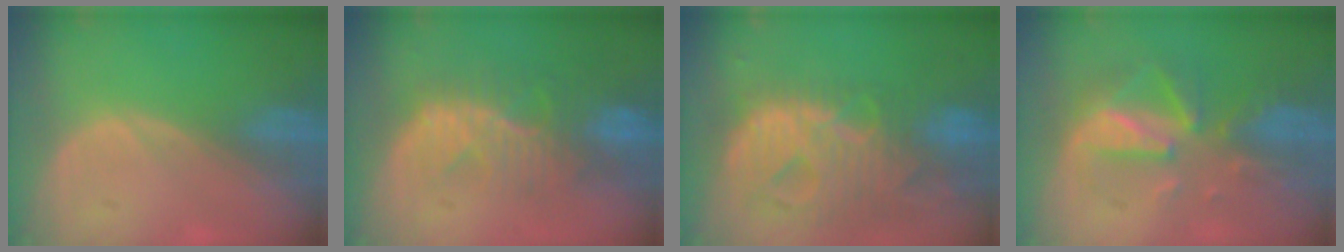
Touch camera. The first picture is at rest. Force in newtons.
{"total": 10.0, "press": 8.5, "slide": 5.3}
{"total": 13.4, "press": 11.4, "slide": 7.0}
{"total": 8.1, "press": 7.6, "slide": 2.6}